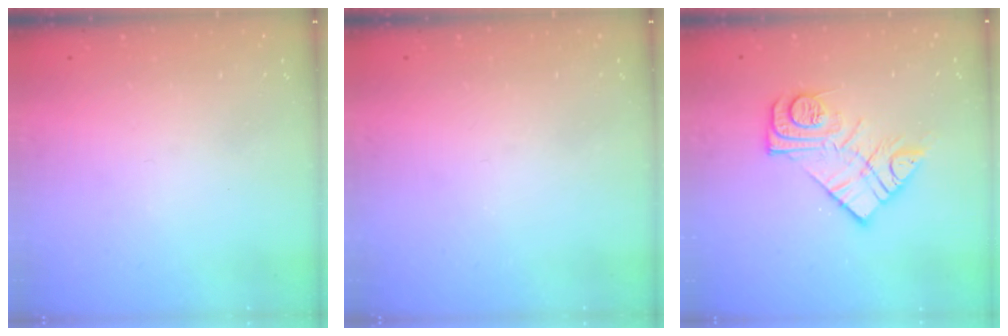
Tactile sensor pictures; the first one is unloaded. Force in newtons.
{"total": 0.0}
{"total": 13.2, "press": 13.2, "slide": 0.9}